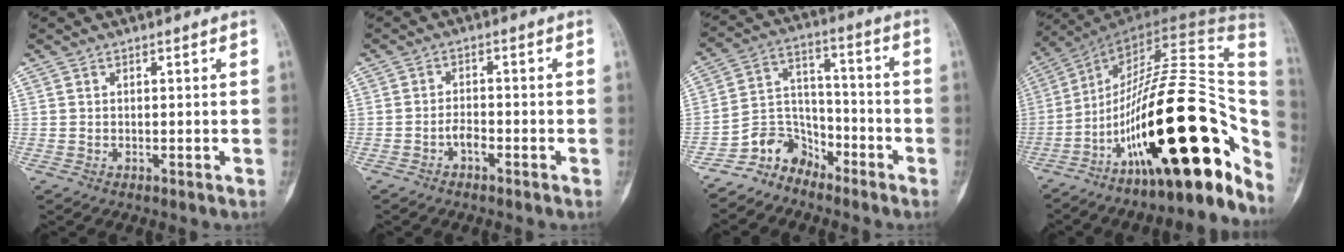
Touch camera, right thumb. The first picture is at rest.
{"total": 2.3, "force": [-1.3, 1.1, 1.5], "torque": [-0.024, 0.012, -0.027]}
{"total": 8.8, "force": [-7.0, 5.3, 1.4], "torque": [0.001, 0.082, -0.140]}
{"total": 31.6, "force": [-12.7, 10.4, 27.0], "torque": [-0.343, 0.086, -0.198]}